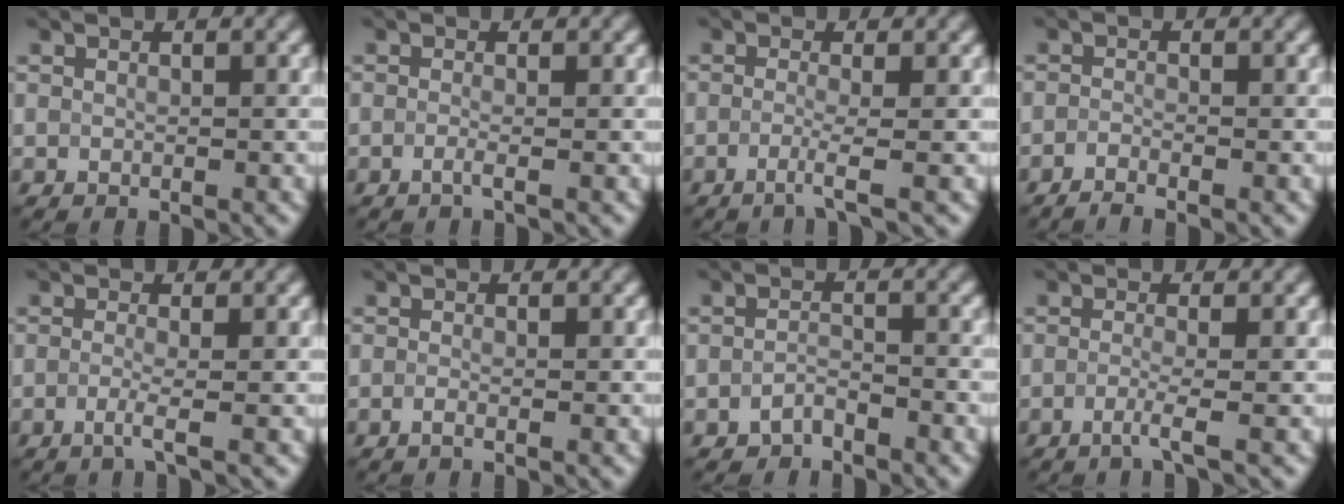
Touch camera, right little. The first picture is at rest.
{"total": 0.9, "force": [-0.9, 0.0, 0.3], "torque": [-0.005, -0.005, -0.015]}
{"total": 1.7, "force": [-1.4, -0.2, 1.1], "torque": [-0.020, -0.003, -0.030]}
{"total": 1.8, "force": [-1.8, -0.2, 0.0], "torque": [0.001, -0.005, -0.034]}
{"total": 1.5, "force": [-1.2, 0.0, 0.9], "torque": [-0.017, -0.004, -0.023]}
{"total": 1.0, "force": [-0.9, 0.1, 0.4], "torque": [-0.004, -0.005, -0.016]}
{"total": 1.9, "force": [-1.8, 0.0, -0.5], "torque": [-0.001, 0.006, -0.031]}
{"total": 1.6, "force": [-1.4, -0.2, 0.8], "torque": [-0.013, -0.001, -0.030]}